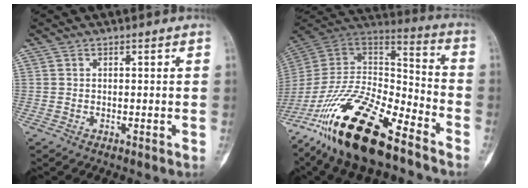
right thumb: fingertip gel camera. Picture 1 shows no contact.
{"total": 26.8, "force": [-17.3, 9.6, 18.1], "torque": [-0.350, 0.053, -0.309]}